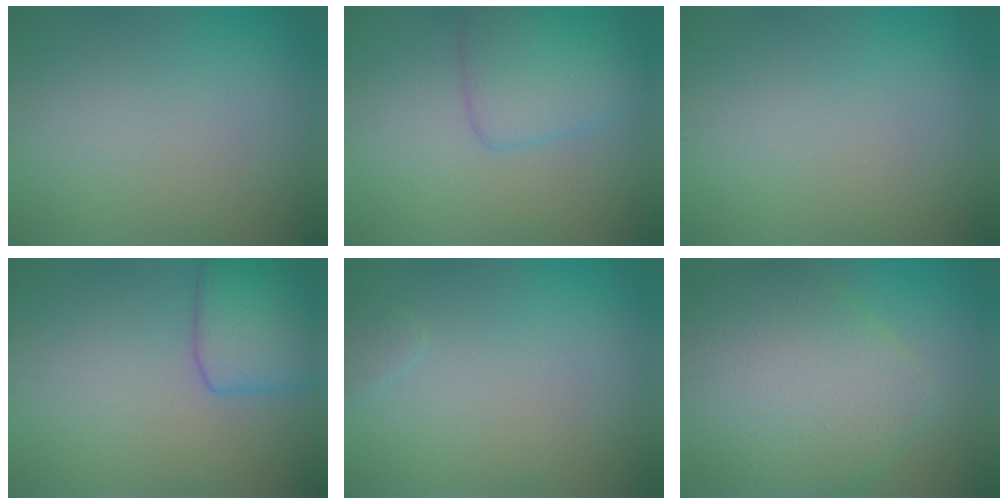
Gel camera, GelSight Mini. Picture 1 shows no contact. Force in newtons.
{"total": 3.8, "press": 3.8, "slide": 0.1}
{"total": 0.0}
{"total": 5.0, "press": 5.0, "slide": 0.3}
{"total": 0.6, "press": 0.6, "slide": 0.1}
{"total": 10.1, "press": 10.1, "slide": 0.8}